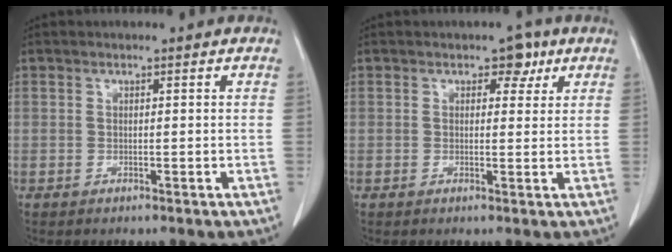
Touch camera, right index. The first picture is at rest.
{"total": 2.9, "force": [1.5, 1.8, 1.6], "torque": [-0.011, 0.007, 0.017]}